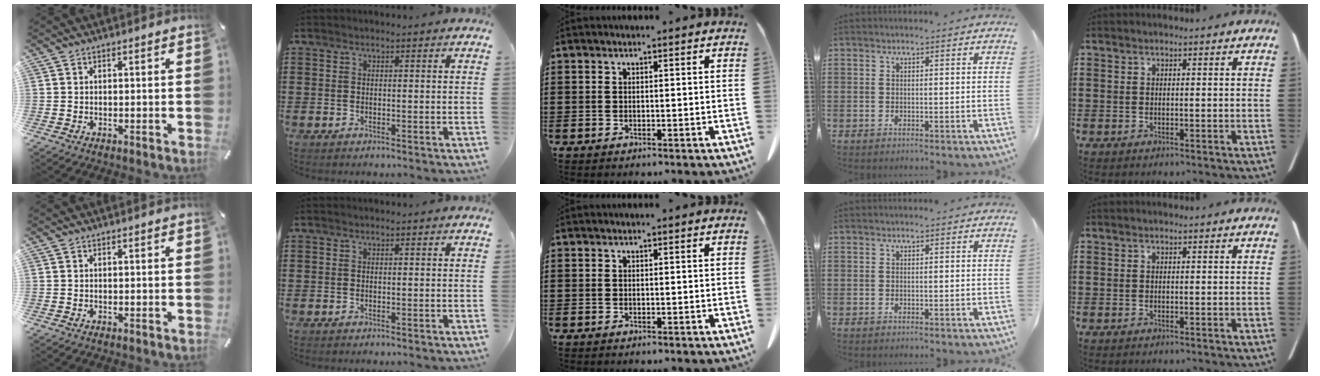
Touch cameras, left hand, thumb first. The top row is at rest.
{}